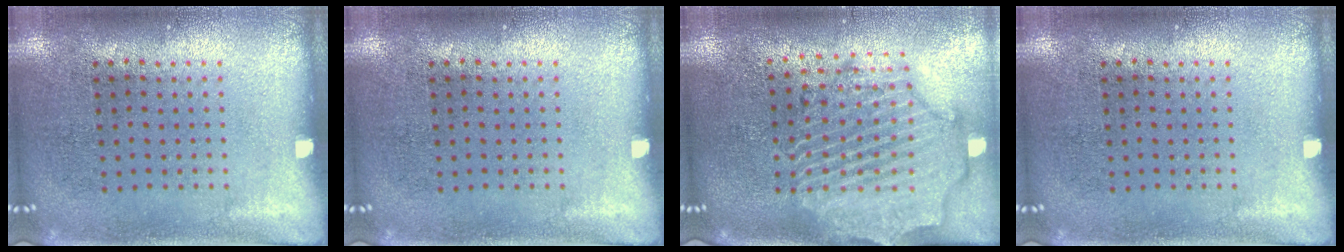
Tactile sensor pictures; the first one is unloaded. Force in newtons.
{"total": 0.0}
{"total": 2.9, "press": 2.5, "slide": 1.4}
{"total": 0.0}